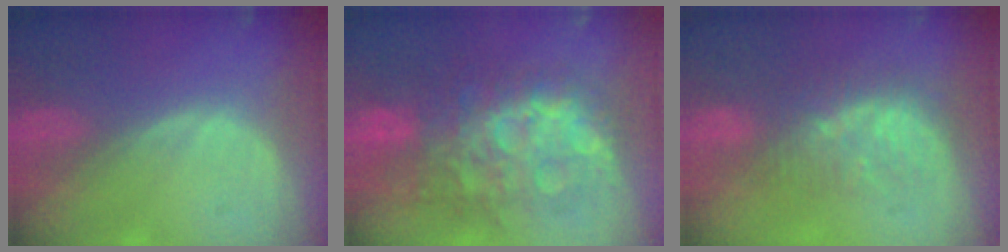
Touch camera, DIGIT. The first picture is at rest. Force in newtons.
{"total": 12.4, "press": 12.3, "slide": 1.2}
{"total": 7.6, "press": 7.1, "slide": 2.8}